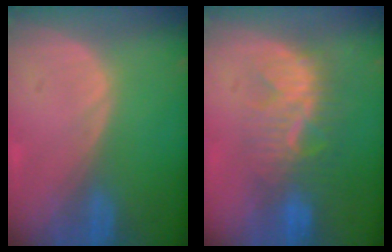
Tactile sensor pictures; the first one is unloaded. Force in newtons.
{"total": 8.1, "press": 7.8, "slide": 2.2}